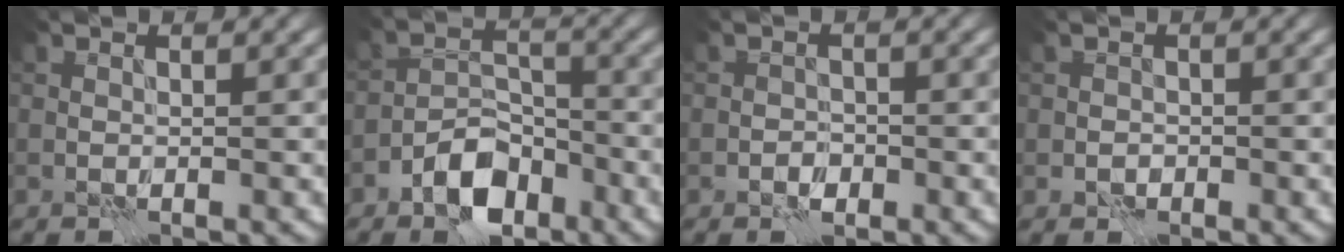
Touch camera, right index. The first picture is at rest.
{"total": 5.9, "force": [-3.7, 3.2, 3.3], "torque": [-0.049, 0.004, -0.071]}
{"total": 1.4, "force": [-0.7, 1.0, 0.6], "torque": [-0.006, 0.002, -0.015]}
{"total": 1.2, "force": [-0.4, 1.1, 0.3], "torque": [-0.001, -0.003, -0.009]}